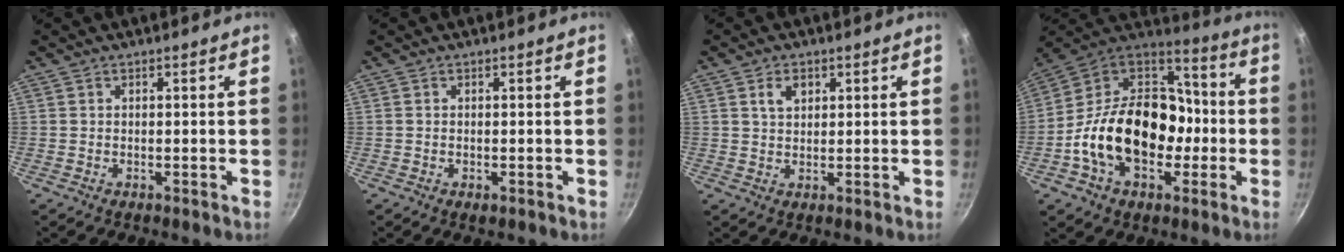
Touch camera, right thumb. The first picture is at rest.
{"total": 0.6, "force": [-0.1, 0.3, 0.5], "torque": [-0.009, -0.002, -0.003]}
{"total": 3.6, "force": [1.5, 2.4, 2.1], "torque": [-0.024, -0.002, 0.026]}
{"total": 24.4, "force": [-4.7, 17.0, 16.8], "torque": [-0.258, 0.063, -0.088]}